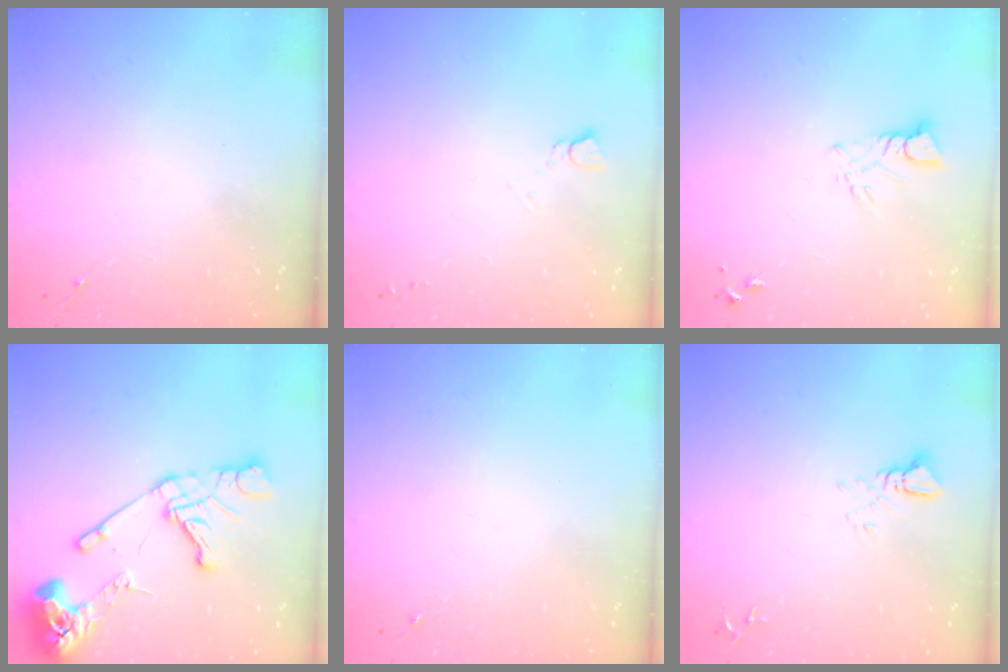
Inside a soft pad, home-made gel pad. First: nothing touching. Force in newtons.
{"total": 2.8, "press": 2.7, "slide": 0.3}
{"total": 4.0, "press": 4.0, "slide": 0.4}
{"total": 17.0, "press": 16.9, "slide": 1.9}
{"total": 0.0}
{"total": 2.5, "press": 2.5, "slide": 0.1}